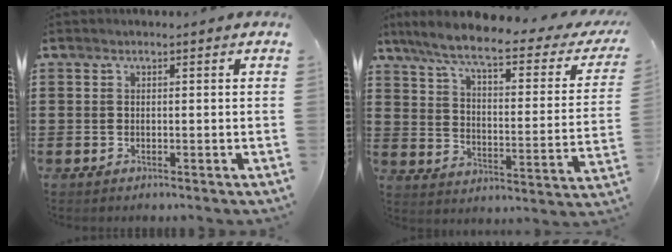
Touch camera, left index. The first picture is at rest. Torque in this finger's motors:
{"motor_torque": [2.14, 0.00, 0.27, 0.01]}